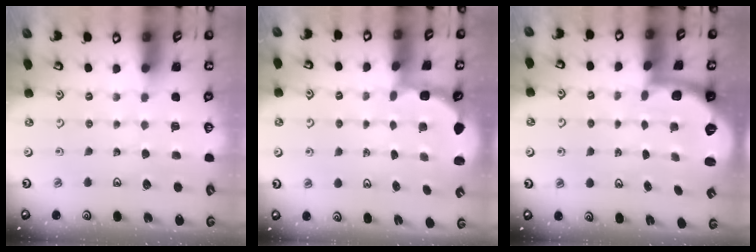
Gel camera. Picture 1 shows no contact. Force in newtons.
{"total": 2.7, "press": 2.4, "slide": 1.4}
{"total": 1.8, "press": 1.8, "slide": 0.5}